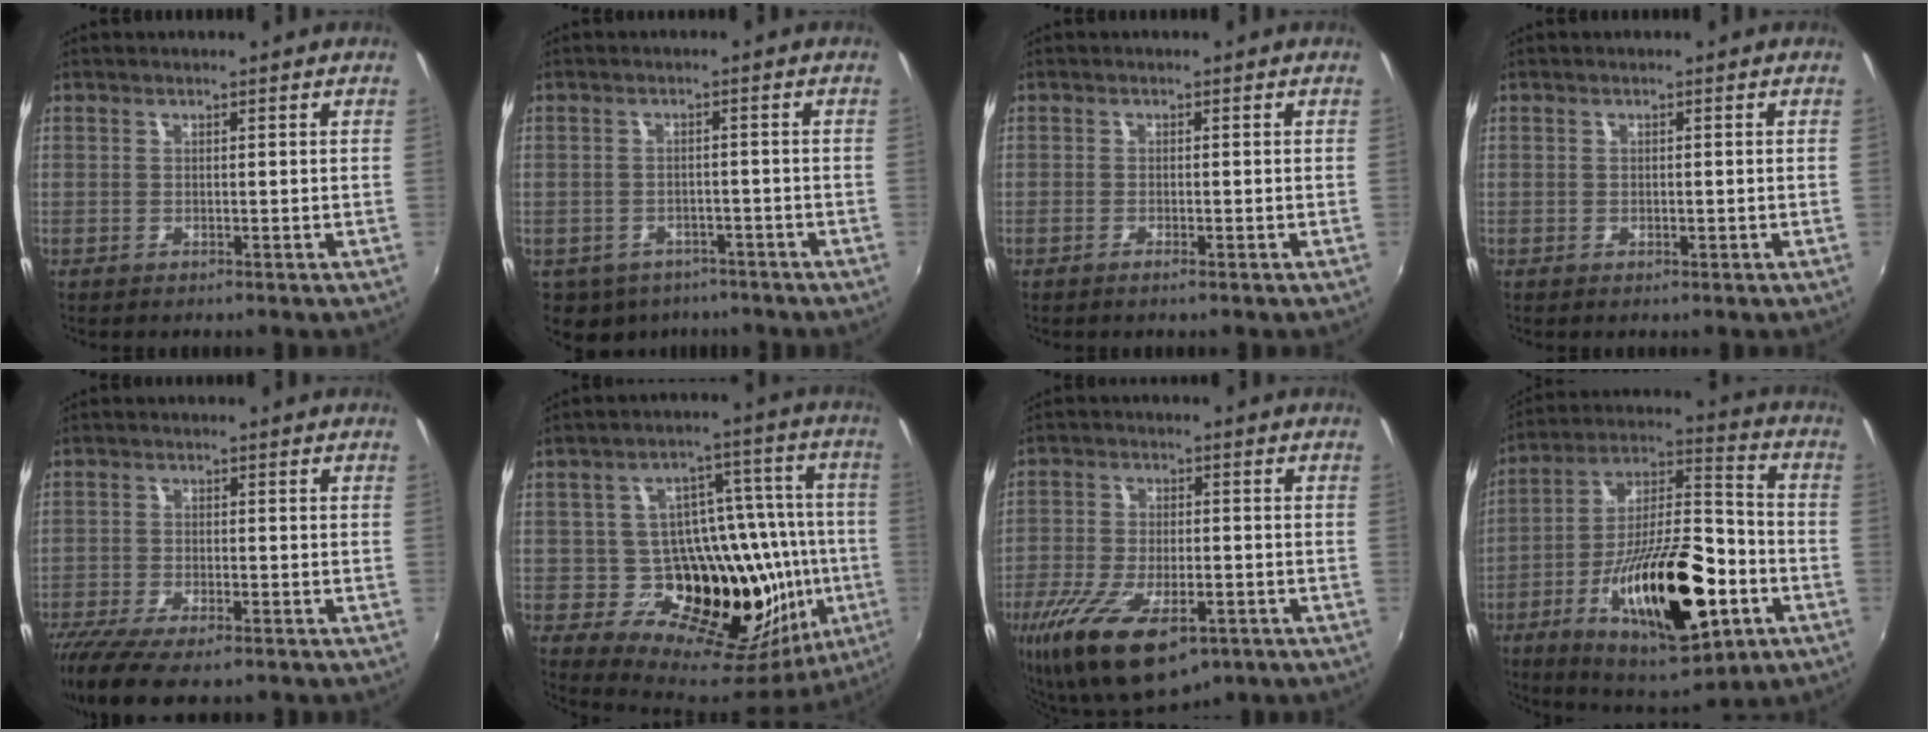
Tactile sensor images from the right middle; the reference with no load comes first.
{"total": 9.3, "force": [-5.8, 6.4, 3.3], "torque": [-0.089, -0.011, -0.075]}
{"total": 1.3, "force": [-1.0, 0.1, 0.9], "torque": [-0.019, -0.004, -0.018]}
{"total": 0.6, "force": [-0.2, 0.5, 0.2], "torque": [-0.003, -0.004, -0.005]}
{"total": 11.3, "force": [-8.6, 3.1, 6.6], "torque": [-0.155, -0.049, -0.155]}
{"total": 25.6, "force": [-4.3, 16.5, 19.2], "torque": [-0.271, 0.014, -0.041]}
{"total": 19.0, "force": [-10.4, 8.4, 13.6], "torque": [-0.284, -0.052, -0.164]}
{"total": 26.2, "force": [-9.6, 10.2, 22.1], "torque": [-0.380, -0.006, -0.143]}